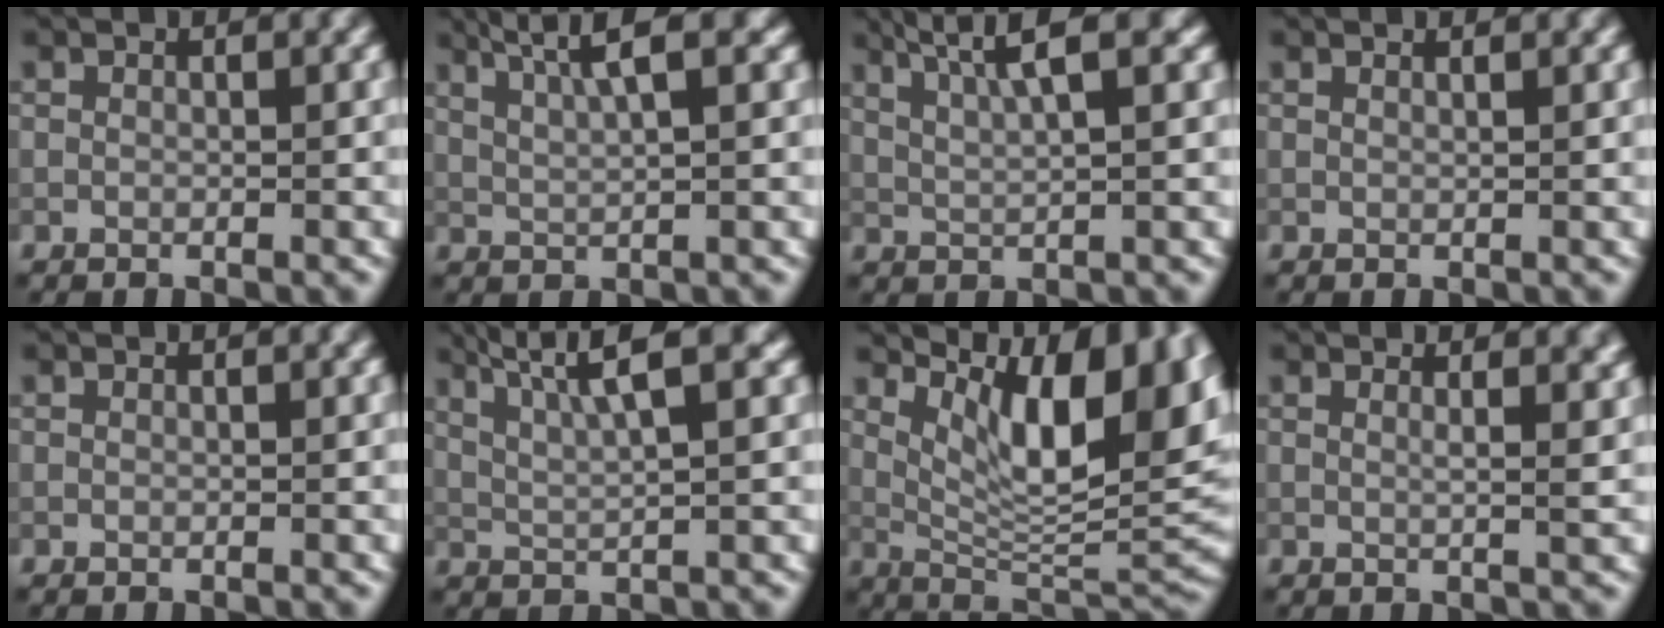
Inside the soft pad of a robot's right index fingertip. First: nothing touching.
{"total": 5.2, "force": [2.9, 1.5, 4.1], "torque": [-0.054, 0.018, 0.028]}
{"total": 5.6, "force": [3.1, 1.5, 4.4], "torque": [-0.062, 0.019, 0.032]}
{"total": 1.2, "force": [0.9, 0.4, 0.7], "torque": [-0.006, 0.001, 0.002]}
{"total": 0.0}
{"total": 5.7, "force": [3.0, 1.3, 4.6], "torque": [-0.076, 0.015, 0.043]}
{"total": 11.6, "force": [4.8, 4.1, 9.7], "torque": [-0.144, -0.001, 0.085]}
{"total": 4.4, "force": [2.4, 1.9, 3.2], "torque": [-0.017, 0.017, 0.008]}